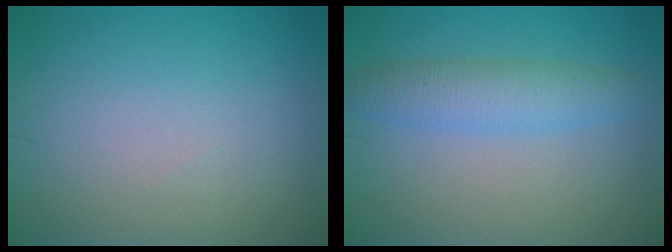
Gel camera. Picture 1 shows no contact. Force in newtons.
{"total": 3.3, "press": 3.3, "slide": 0.1}